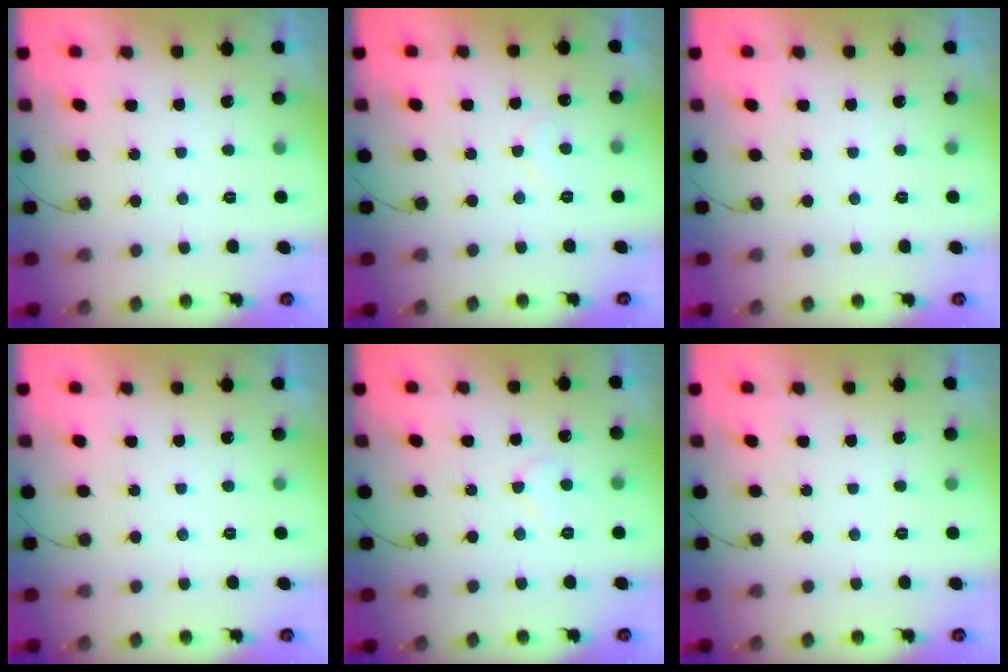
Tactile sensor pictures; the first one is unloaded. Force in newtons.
{"total": 5.6, "press": 5.6, "slide": 0.4}
{"total": 0.0}
{"total": 2.0, "press": 2.0, "slide": 0.1}
{"total": 5.5, "press": 5.5, "slide": 0.3}
{"total": 0.0}